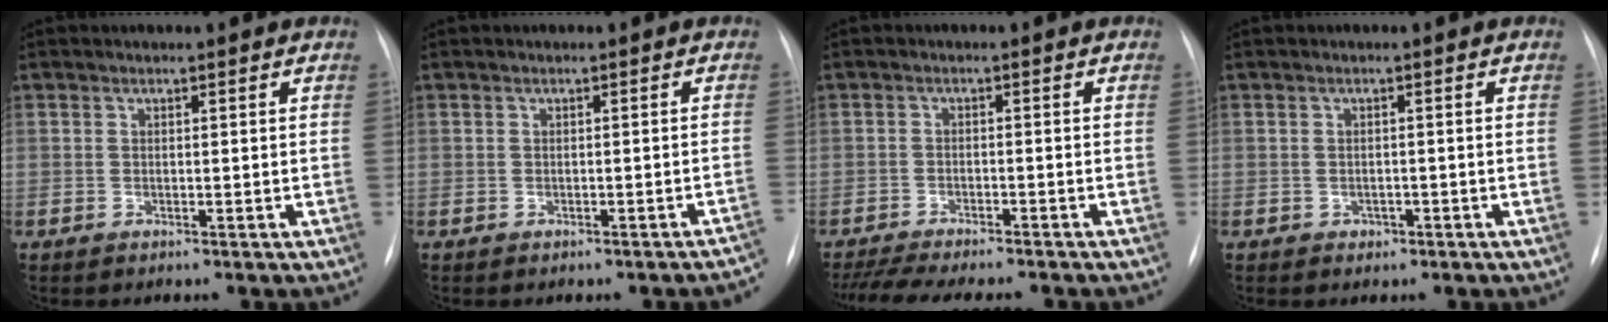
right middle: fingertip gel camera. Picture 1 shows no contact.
{"total": 2.6, "force": [-2.4, -0.3, 1.1], "torque": [-0.005, 0.006, -0.026]}
{"total": 13.2, "force": [-11.6, 1.9, 6.0], "torque": [-0.097, -0.014, -0.163]}
{"total": 1.2, "force": [-0.6, 1.0, 0.3], "torque": [-0.003, 0.003, -0.007]}